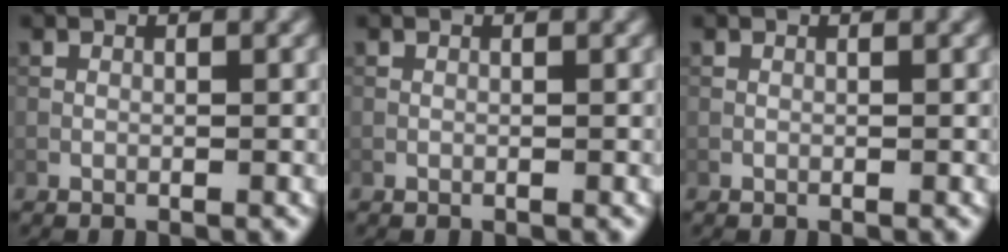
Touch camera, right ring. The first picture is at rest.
{"total": 0.0}
{"total": 0.0}